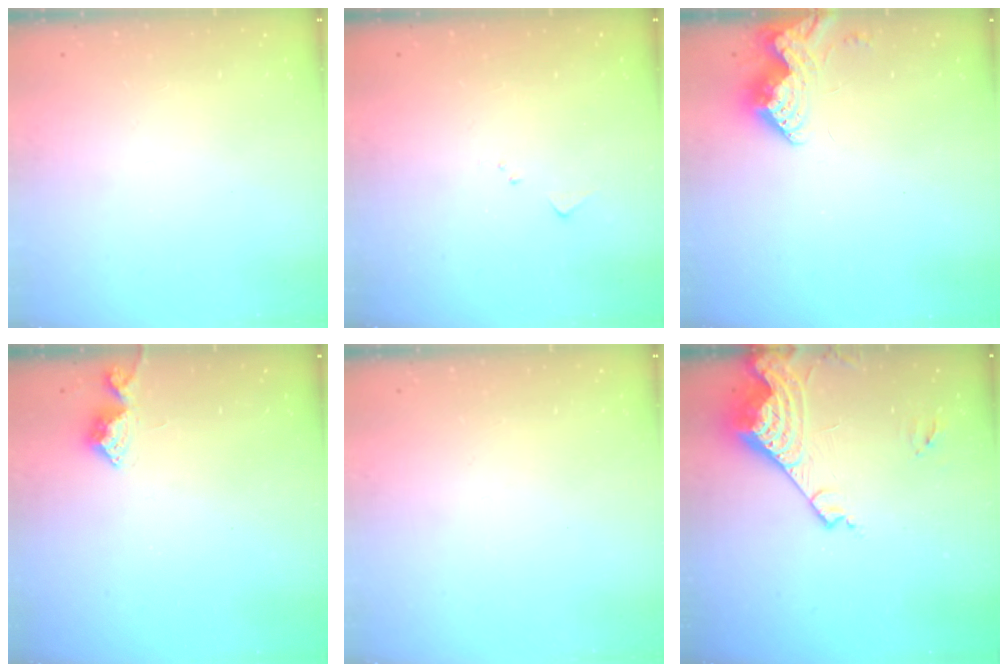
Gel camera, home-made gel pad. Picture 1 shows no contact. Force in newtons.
{"total": 4.1, "press": 4.1, "slide": 0.6}
{"total": 9.0, "press": 9.0, "slide": 0.3}
{"total": 5.8, "press": 5.7, "slide": 0.7}
{"total": 0.0}
{"total": 14.5, "press": 14.4, "slide": 1.6}